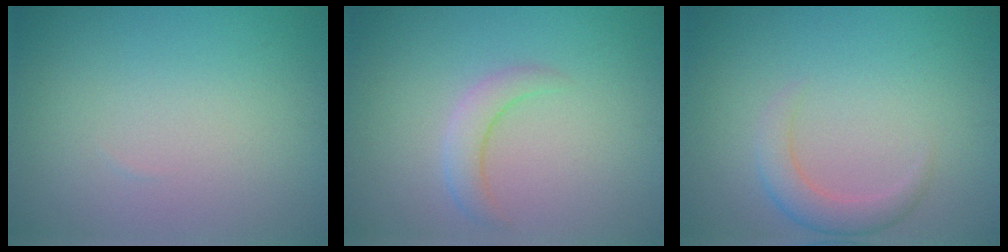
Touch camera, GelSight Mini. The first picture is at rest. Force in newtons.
{"total": 2.1, "press": 2.1, "slide": 0.3}
{"total": 2.6, "press": 2.6, "slide": 0.1}